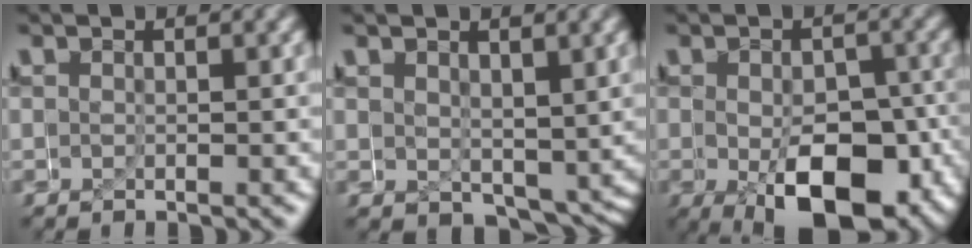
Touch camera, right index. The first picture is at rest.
{"total": 2.2, "force": [-1.0, 1.4, 1.3], "torque": [-0.024, -0.026, -0.002]}
{"total": 7.5, "force": [-3.6, 3.4, 5.6], "torque": [-0.076, -0.032, -0.043]}